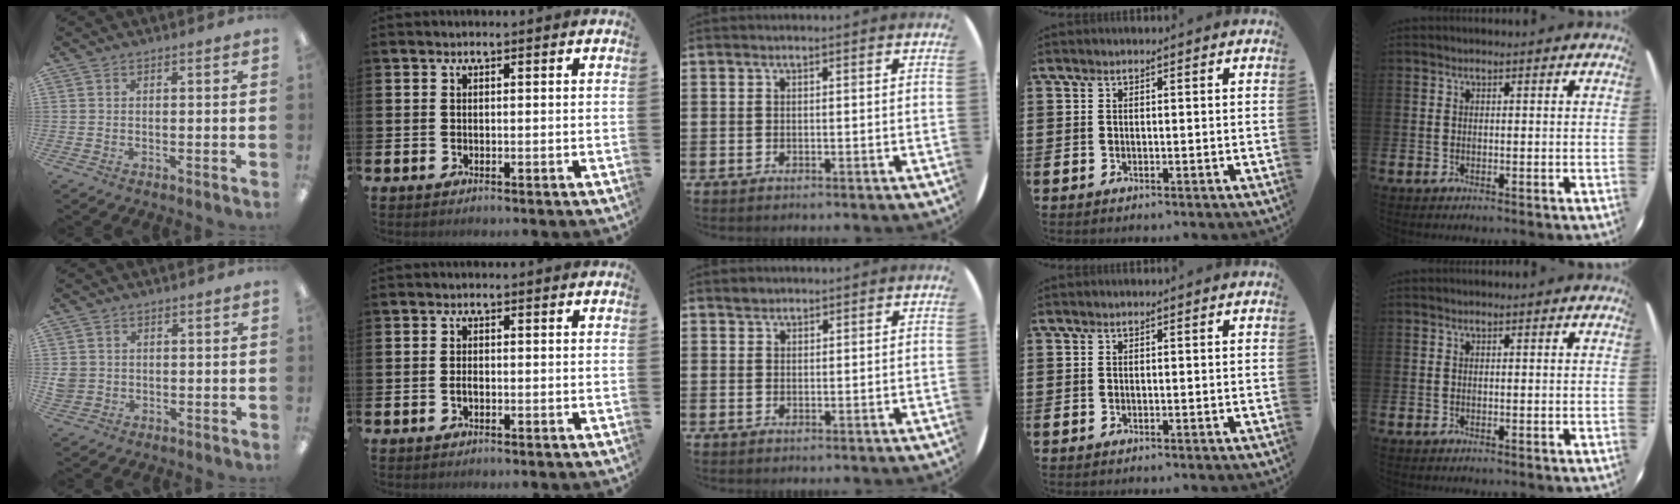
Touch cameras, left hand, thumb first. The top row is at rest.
{"thumb": {"total": 3.3, "force": [0.3, 3.2, 0.7], "torque": [-0.008, 0.003, 0.004]}, "index": {"total": 1.1, "force": [-0.2, 0.6, 0.9], "torque": [-0.015, 0.002, -0.006]}, "middle": {"total": 1.2, "force": [1.1, 0.5, 0.0], "torque": [0.006, -0.001, 0.020]}}